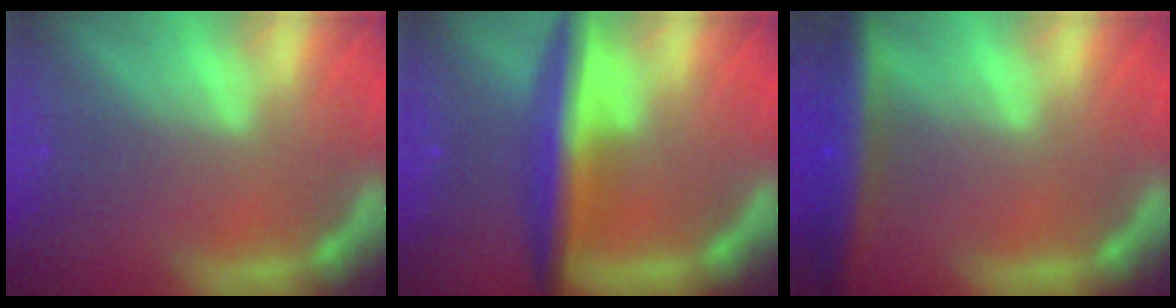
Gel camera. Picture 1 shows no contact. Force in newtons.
{"total": 6.6}
{"total": 6.0}